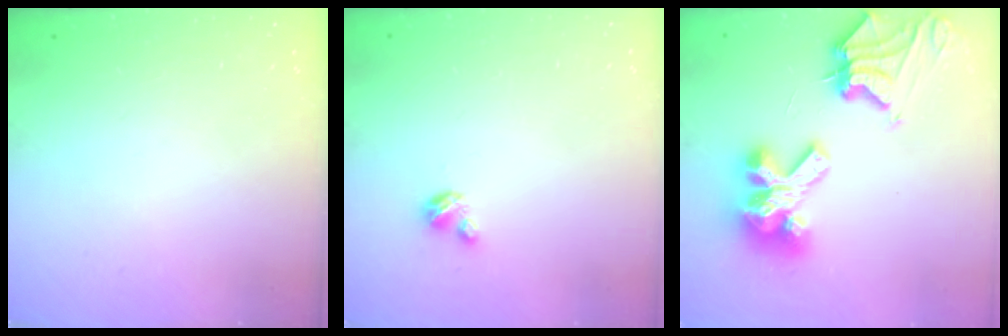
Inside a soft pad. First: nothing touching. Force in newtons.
{"total": 2.9, "press": 2.9, "slide": 0.3}
{"total": 14.5, "press": 14.3, "slide": 1.8}